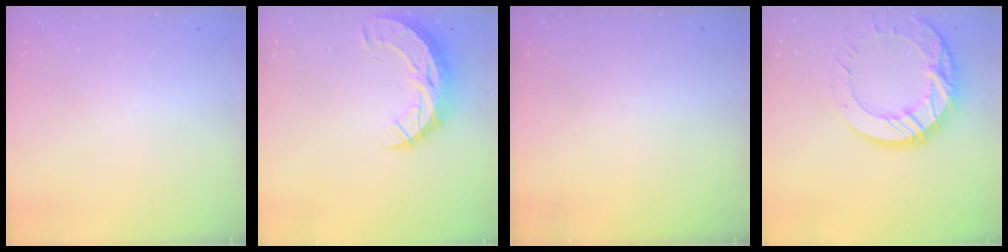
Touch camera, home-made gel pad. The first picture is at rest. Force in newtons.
{"total": 11.8, "press": 11.8, "slide": 1.0}
{"total": 0.0}
{"total": 17.7, "press": 17.6, "slide": 1.5}